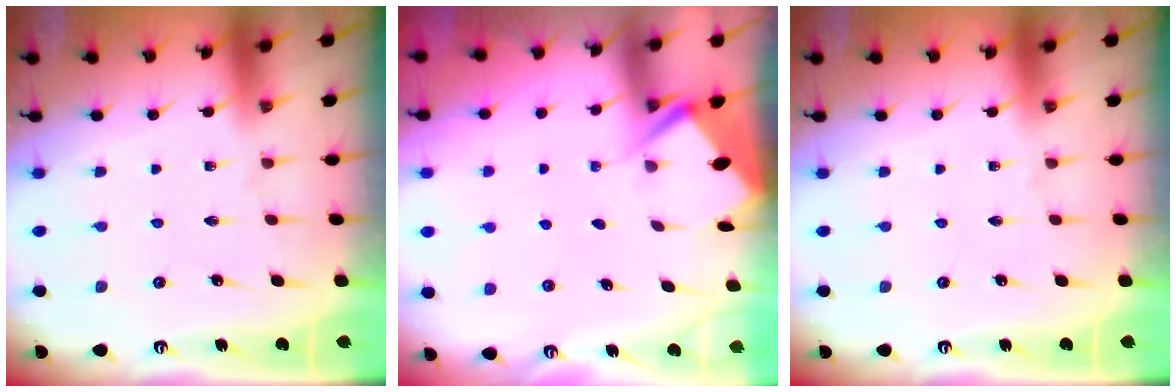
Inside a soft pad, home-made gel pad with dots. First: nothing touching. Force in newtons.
{"total": 2.8, "press": 2.8, "slide": 0.4}
{"total": 0.0}